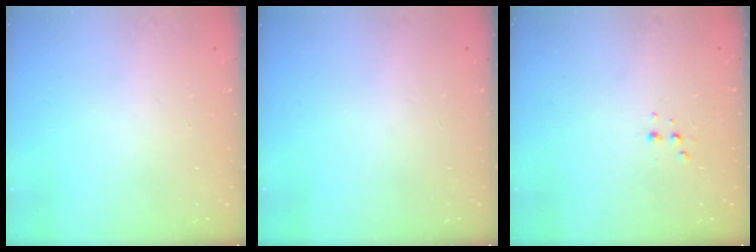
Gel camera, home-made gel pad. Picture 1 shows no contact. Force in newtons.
{"total": 0.0}
{"total": 2.3, "press": 2.2, "slide": 0.6}